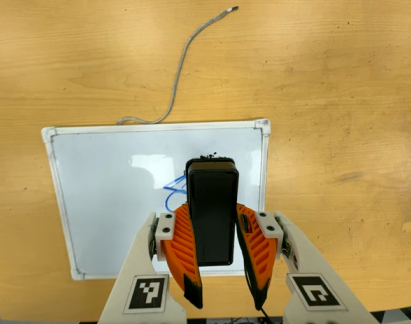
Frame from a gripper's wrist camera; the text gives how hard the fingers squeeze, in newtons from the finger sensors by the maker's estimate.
{"total": 7.0, "left": 5.3, "right": 8.8}